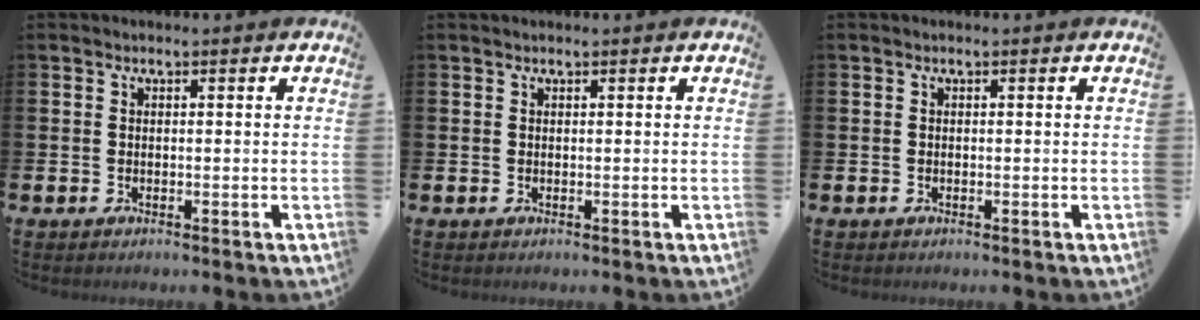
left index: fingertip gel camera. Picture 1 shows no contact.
{"total": 0.0}
{"total": 0.0}